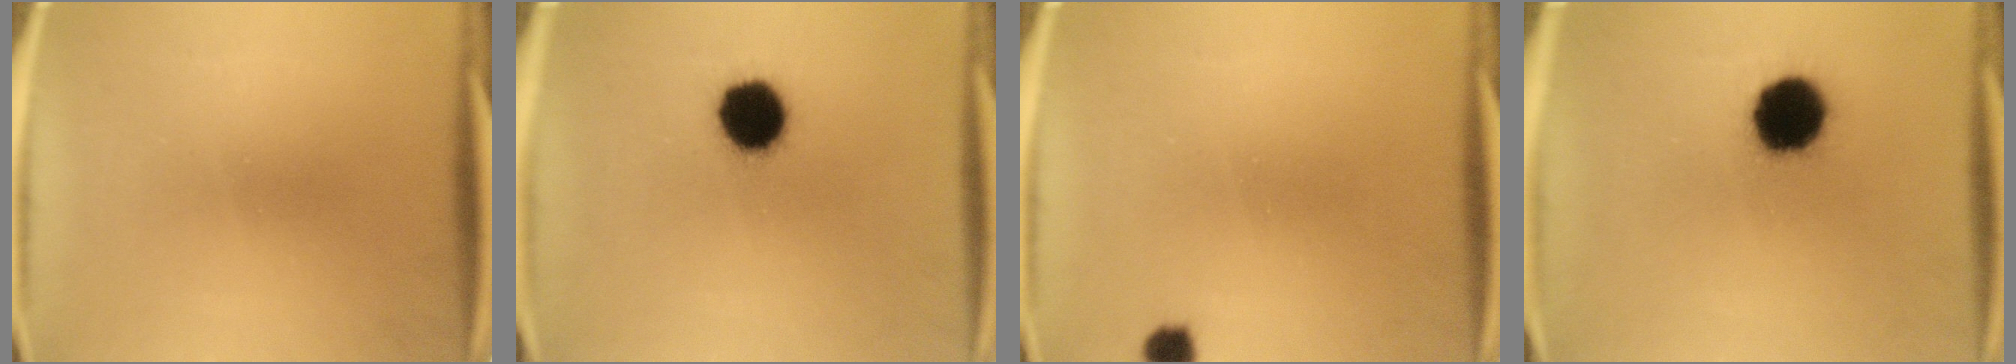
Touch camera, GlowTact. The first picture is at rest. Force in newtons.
{"total": 12.0}
{"total": 2.2}
{"total": 14.5}